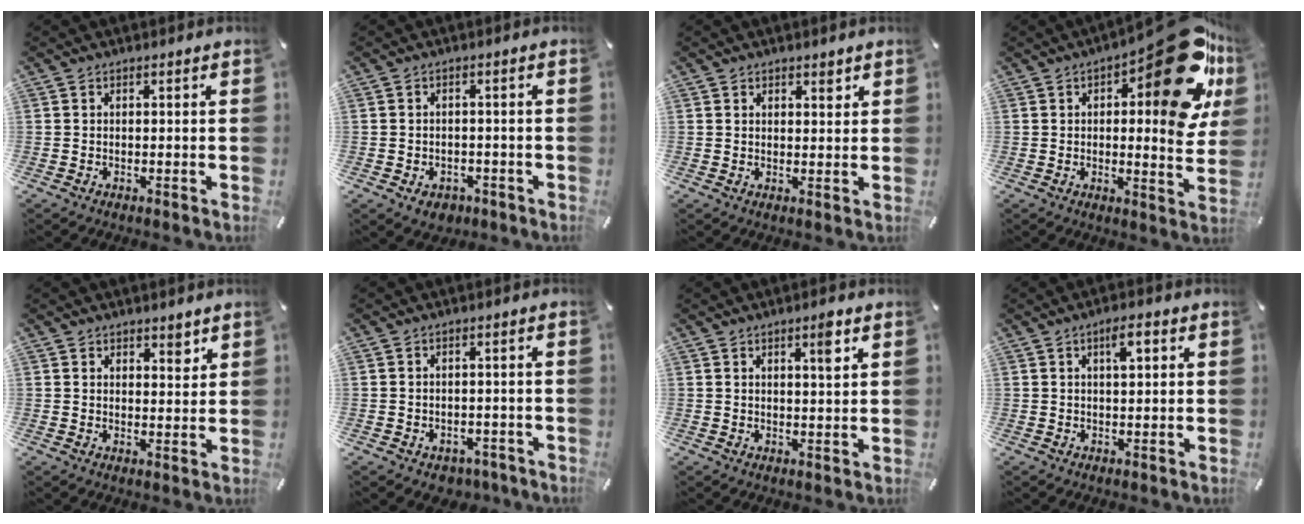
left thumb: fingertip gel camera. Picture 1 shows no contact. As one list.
[{"total": 3.5, "force": [-1.6, 2.8, 1.4], "torque": [-0.029, 0.005, -0.031]}, {"total": 1.9, "force": [1.3, 1.3, 0.6], "torque": [0.003, -0.007, 0.020]}, {"total": 25.3, "force": [11.4, 9.5, 20.4], "torque": [-0.230, -0.093, 0.185]}, {"total": 3.6, "force": [2.7, 2.0, 1.2], "torque": [0.005, -0.019, 0.042]}, {"total": 3.0, "force": [-1.7, 2.2, 0.9], "torque": [-0.015, 0.011, -0.033]}, {"total": 4.3, "force": [2.3, 1.1, 3.4], "torque": [-0.049, -0.007, 0.033]}, {"total": 4.1, "force": [1.5, 1.6, 3.4], "torque": [-0.056, 0.001, 0.021]}]